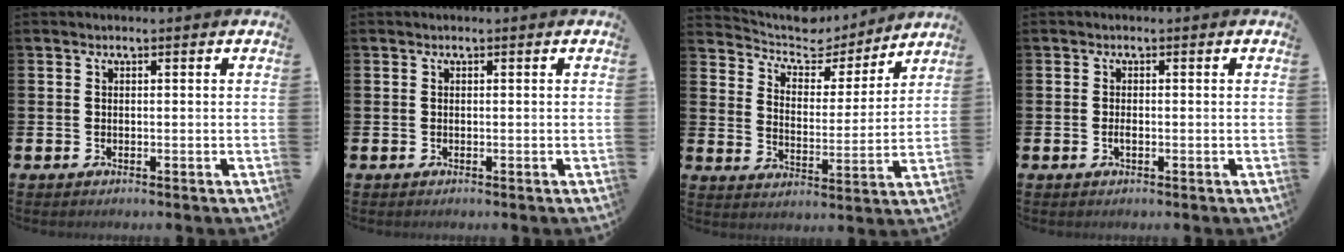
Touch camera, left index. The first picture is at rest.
{"total": 0.0}
{"total": 6.5, "force": [5.9, 2.4, 1.0], "torque": [-0.052, -0.047, 0.100]}
{"total": 1.0, "force": [-0.3, 0.4, 0.9], "torque": [-0.024, 0.002, -0.004]}